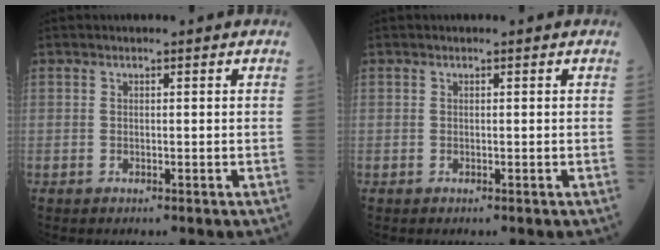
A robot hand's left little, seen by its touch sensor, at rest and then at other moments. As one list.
[{"total": 0.0}]